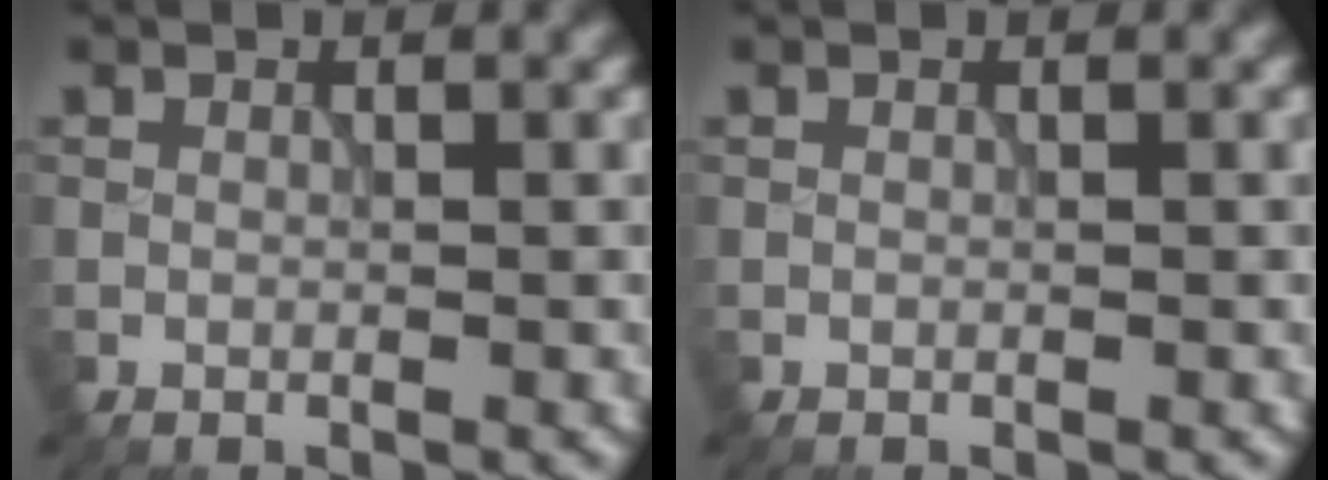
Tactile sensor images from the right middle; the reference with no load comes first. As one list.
[{"total": 0.0}]